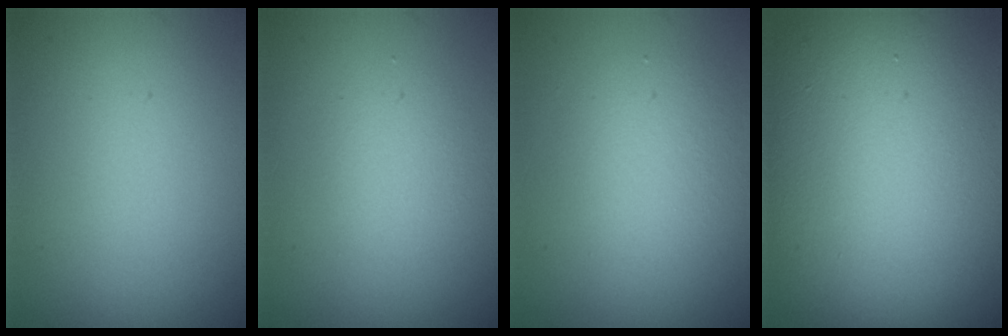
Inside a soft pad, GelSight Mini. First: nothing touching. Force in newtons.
{"total": 2.2, "press": 2.2, "slide": 0.2}
{"total": 3.3, "press": 3.3, "slide": 0.1}
{"total": 18.7, "press": 18.7, "slide": 1.1}